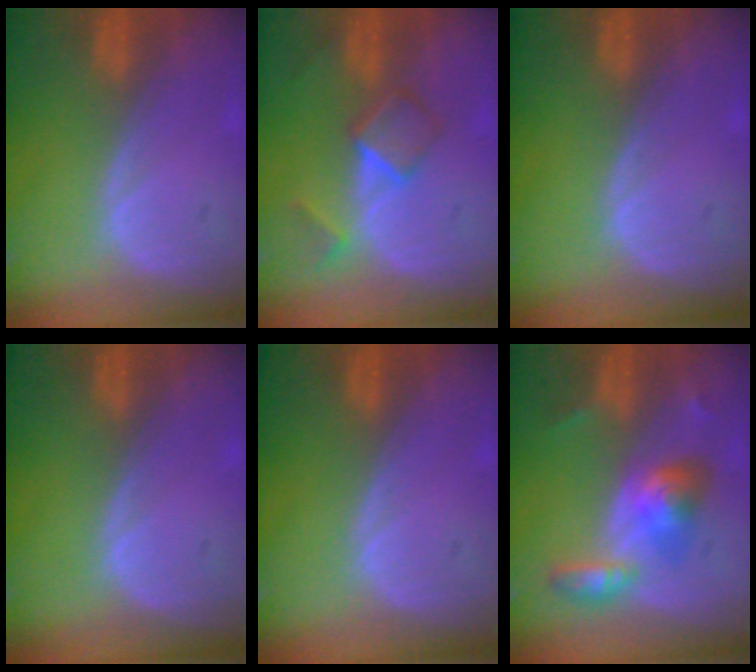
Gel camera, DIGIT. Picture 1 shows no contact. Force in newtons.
{"total": 5.2, "press": 4.6, "slide": 2.4}
{"total": 0.0}
{"total": 0.0}
{"total": 0.0}
{"total": 6.0, "press": 6.0, "slide": 0.5}